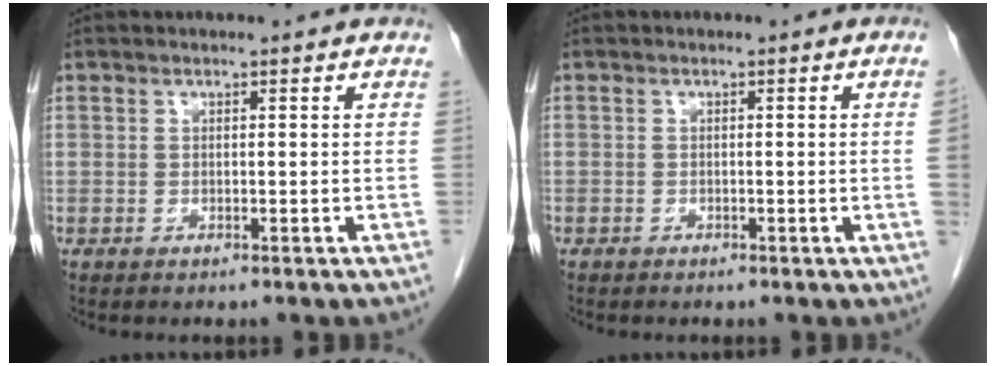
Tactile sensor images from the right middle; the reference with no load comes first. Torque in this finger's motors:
{"motor_torque": [0.30, -0.34, -0.74, -0.21]}